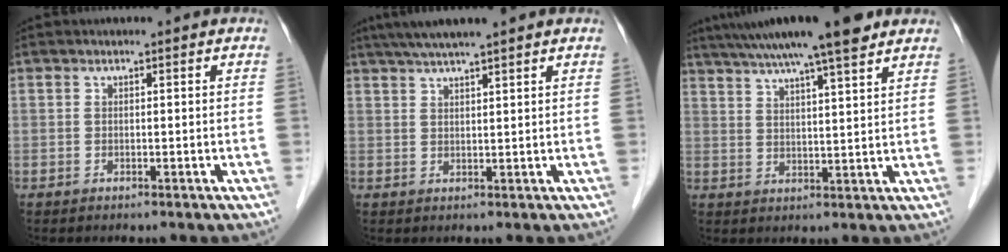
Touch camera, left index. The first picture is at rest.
{"total": 7.2, "force": [5.9, -0.3, 4.2], "torque": [-0.070, 0.034, 0.092]}
{"total": 15.0, "force": [12.0, 0.6, 9.0], "torque": [-0.150, 0.028, 0.177]}